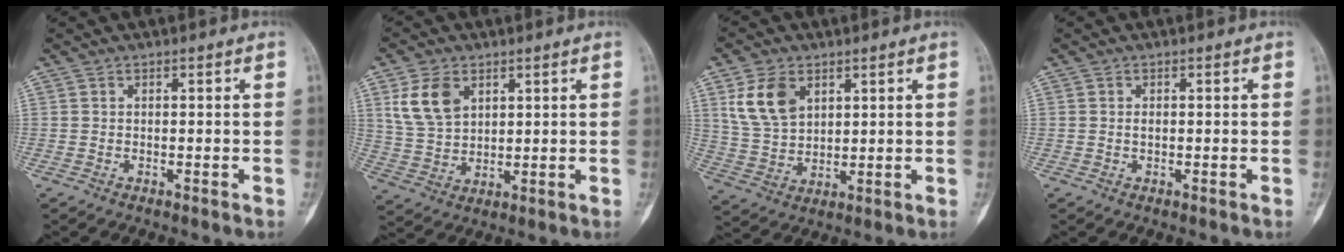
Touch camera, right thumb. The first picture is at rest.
{"total": 8.8, "force": [3.8, 5.9, 5.4], "torque": [-0.091, -0.011, 0.083]}
{"total": 9.6, "force": [4.1, 6.4, 5.9], "torque": [-0.099, -0.013, 0.091]}
{"total": 0.6, "force": [0.0, 0.4, 0.5], "torque": [-0.007, 0.000, 0.002]}